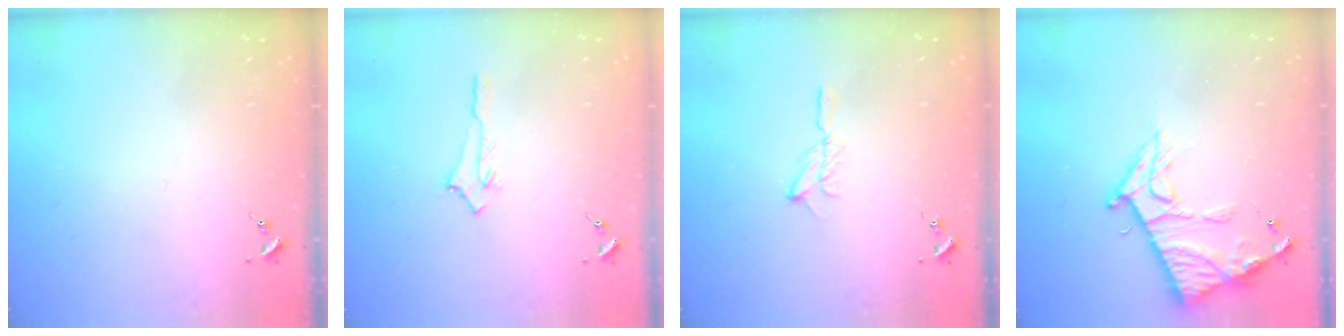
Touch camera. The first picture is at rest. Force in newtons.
{"total": 2.5, "press": 2.5, "slide": 0.4}
{"total": 6.4, "press": 6.4, "slide": 0.7}
{"total": 13.3, "press": 13.3, "slide": 1.1}